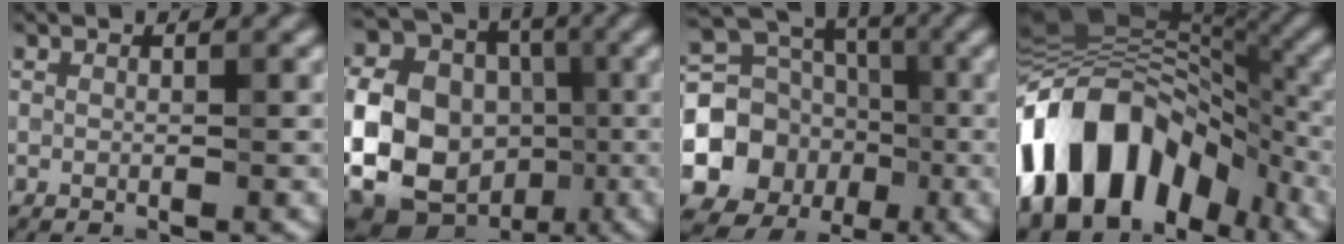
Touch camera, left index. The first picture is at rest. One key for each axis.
{"total": 24.9, "fx": -2.2, "fy": 22.1, "fz": 11.1, "tx": -0.241, "ty": 0.028, "tz": -0.088}
{"total": 11.8, "fx": -1.2, "fy": 10.3, "fz": 5.7, "tx": -0.128, "ty": -0.015, "tz": -0.029}
{"total": 15.0, "fx": -5.2, "fy": 9.3, "fz": 10.5, "tx": -0.179, "ty": 0.030, "tz": -0.112}